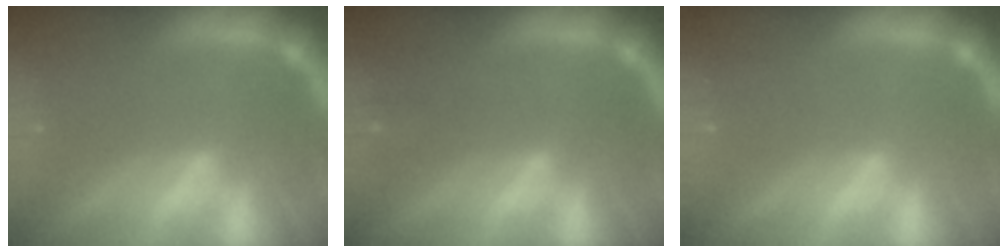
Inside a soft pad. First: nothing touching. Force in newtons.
{"total": 1.4}
{"total": 0.0}